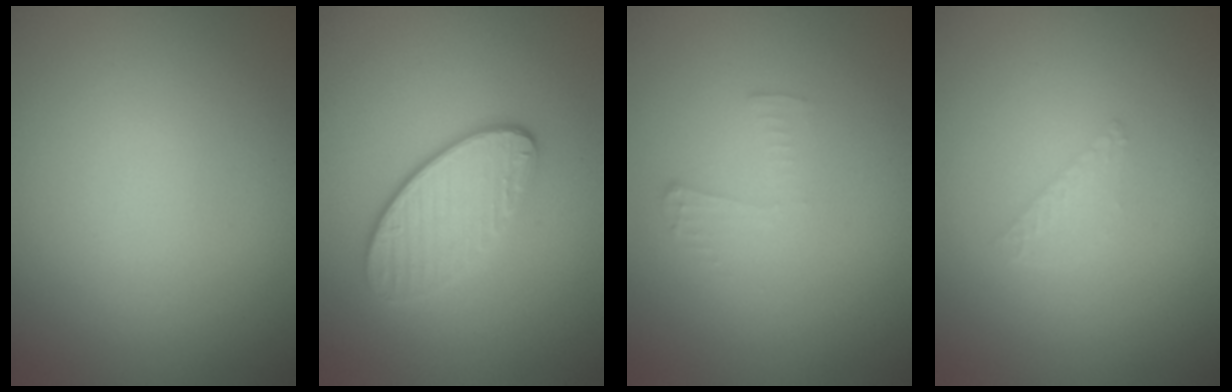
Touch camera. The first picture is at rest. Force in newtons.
{"total": 3.5, "press": 3.0, "slide": 1.9}
{"total": 1.0, "press": 1.0, "slide": 0.0}
{"total": 0.8, "press": 0.8, "slide": 0.0}